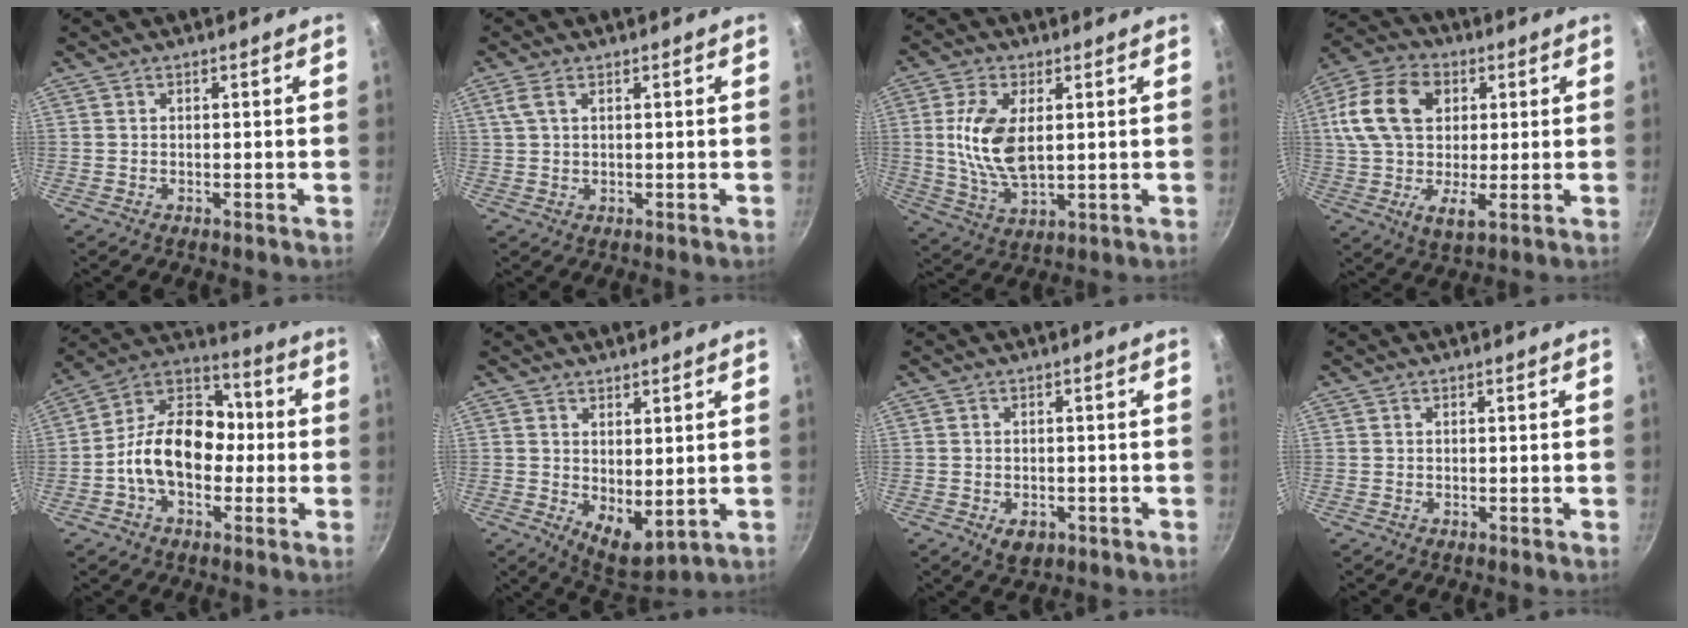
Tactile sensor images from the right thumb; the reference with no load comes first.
{"total": 2.9, "force": [1.3, 1.3, 2.2], "torque": [-0.051, 0.005, 0.029]}
{"total": 11.7, "force": [1.8, 6.1, 9.8], "torque": [-0.188, -0.009, 0.039]}
{"total": 17.1, "force": [3.9, 11.3, 12.2], "torque": [-0.209, 0.007, 0.054]}
{"total": 16.3, "force": [-2.2, 11.5, 11.4], "torque": [-0.142, 0.051, -0.058]}
{"total": 7.2, "force": [1.2, 3.8, 6.0], "torque": [-0.075, -0.030, 0.034]}
{"total": 2.8, "force": [-1.2, 1.9, 1.6], "torque": [-0.025, 0.009, -0.010]}
{"total": 0.0}